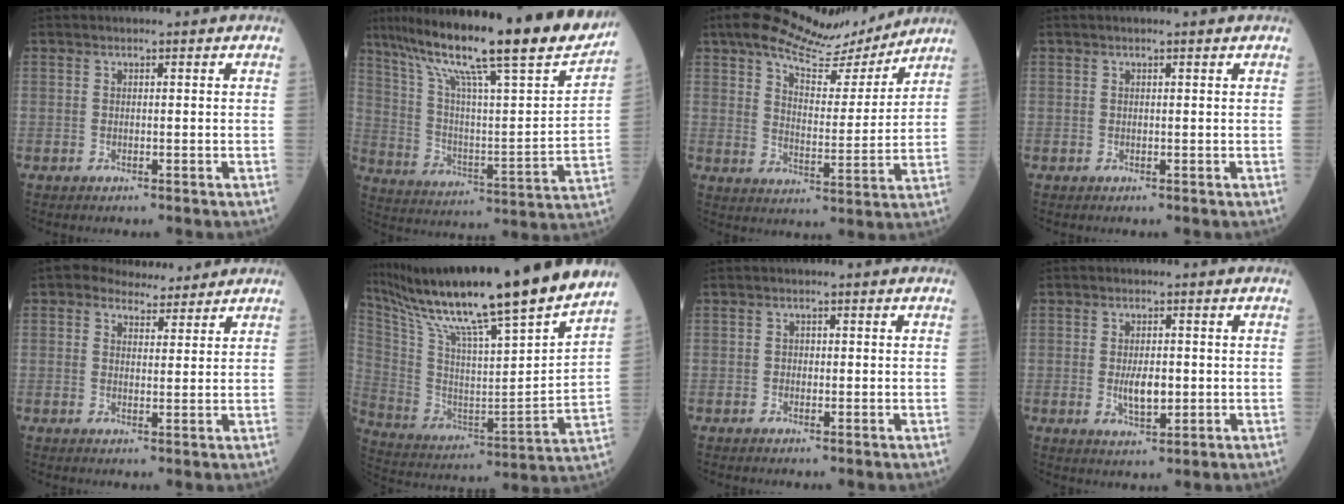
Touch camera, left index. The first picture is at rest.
{"total": 27.1, "force": [21.4, 1.5, 16.5], "torque": [-0.280, -0.022, 0.316]}
{"total": 14.0, "force": [12.1, 3.3, 6.2], "torque": [-0.105, 0.008, 0.182]}
{"total": 0.8, "force": [0.7, -0.1, 0.5], "torque": [-0.011, 0.006, 0.013]}
{"total": 5.5, "force": [4.7, 2.4, 1.6], "torque": [-0.025, 0.014, 0.071]}
{"total": 26.7, "force": [22.2, -0.8, 14.8], "torque": [-0.271, -0.034, 0.356]}
{"total": 0.7, "force": [-0.1, 0.6, 0.4], "torque": [-0.005, 0.002, -0.004]}
{"total": 4.3, "force": [-0.4, 1.8, 3.9], "torque": [-0.074, -0.005, -0.003]}